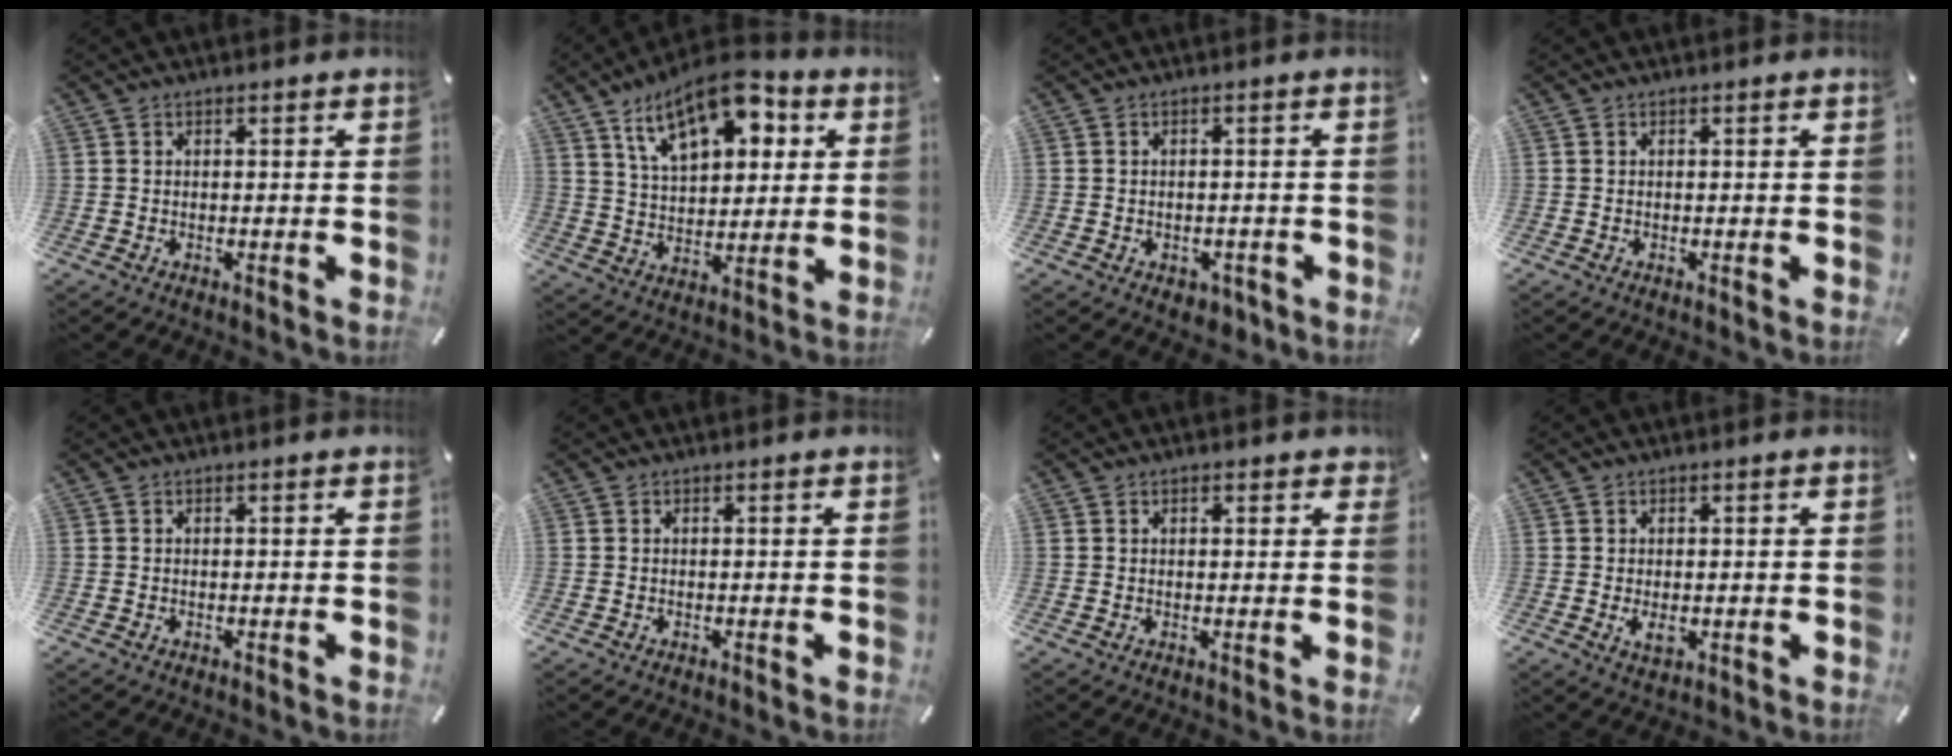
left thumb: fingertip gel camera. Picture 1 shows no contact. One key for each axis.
{"total": 16.1, "fx": 9.0, "fy": 8.2, "fz": 10.5, "tx": -0.174, "ty": -0.023, "tz": 0.156}
{"total": 2.8, "fx": -1.3, "fy": 2.0, "fz": 1.4, "tx": -0.022, "ty": 0.007, "tz": -0.023}
{"total": 0.0}
{"total": 0.0}
{"total": 0.0}
{"total": 1.6, "fx": 0.8, "fy": 1.0, "fz": 0.9, "tx": -0.004, "ty": -0.002, "tz": 0.009}
{"total": 2.8, "fx": -0.3, "fy": 1.6, "fz": 2.2, "tx": -0.040, "ty": -0.005, "tz": -0.008}